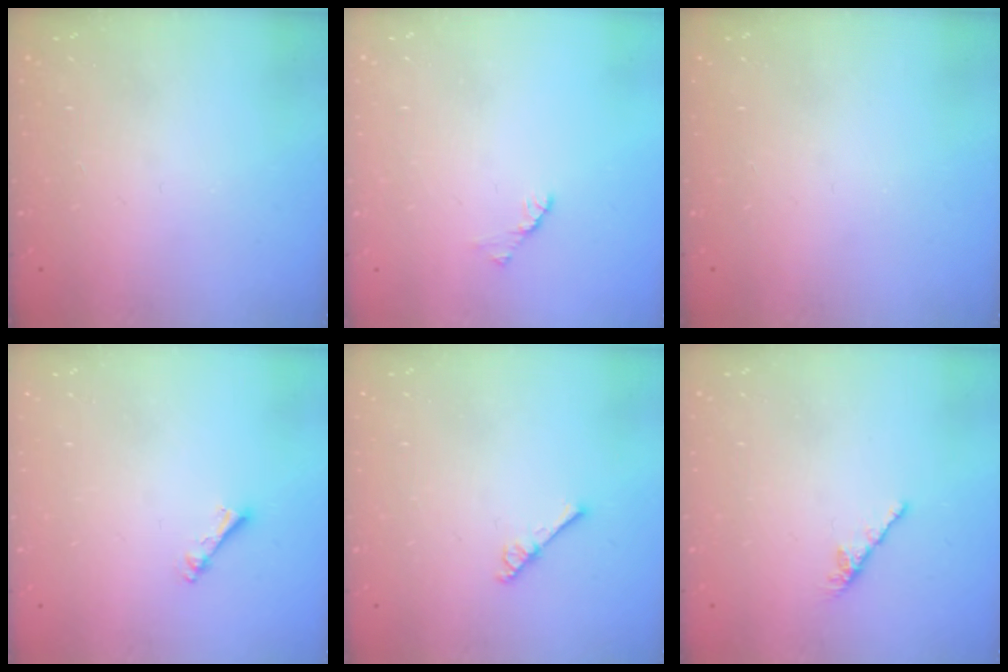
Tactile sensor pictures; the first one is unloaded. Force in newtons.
{"total": 1.7, "press": 1.6, "slide": 0.4}
{"total": 0.0}
{"total": 2.5, "press": 2.4, "slide": 0.5}
{"total": 2.6, "press": 2.6, "slide": 0.3}
{"total": 0.0}